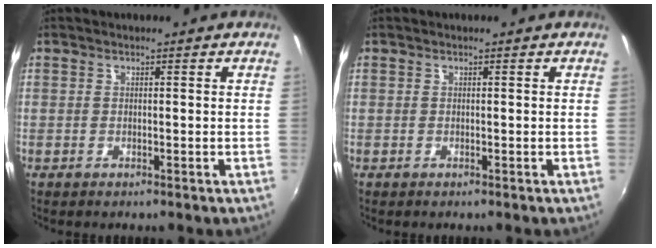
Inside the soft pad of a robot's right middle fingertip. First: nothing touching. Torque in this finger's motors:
{"motor_torque": [-0.02, -0.01, 0.00, 0.00]}